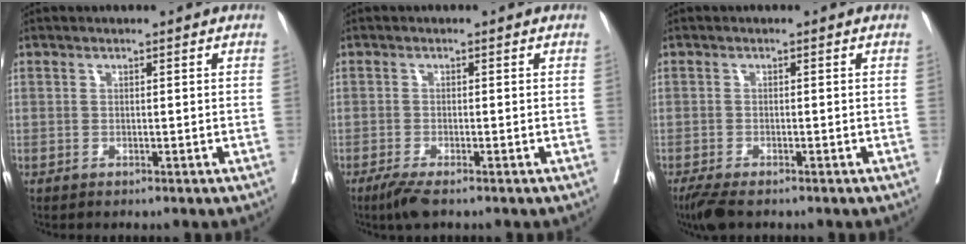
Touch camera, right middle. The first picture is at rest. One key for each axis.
{"total": 3.0, "fx": -2.2, "fy": 0.4, "fz": 2.1, "tx": -0.042, "ty": -0.009, "tz": -0.042}
{"total": 4.0, "fx": -3.0, "fy": 1.0, "fz": 2.4, "tx": -0.047, "ty": -0.013, "tz": -0.050}